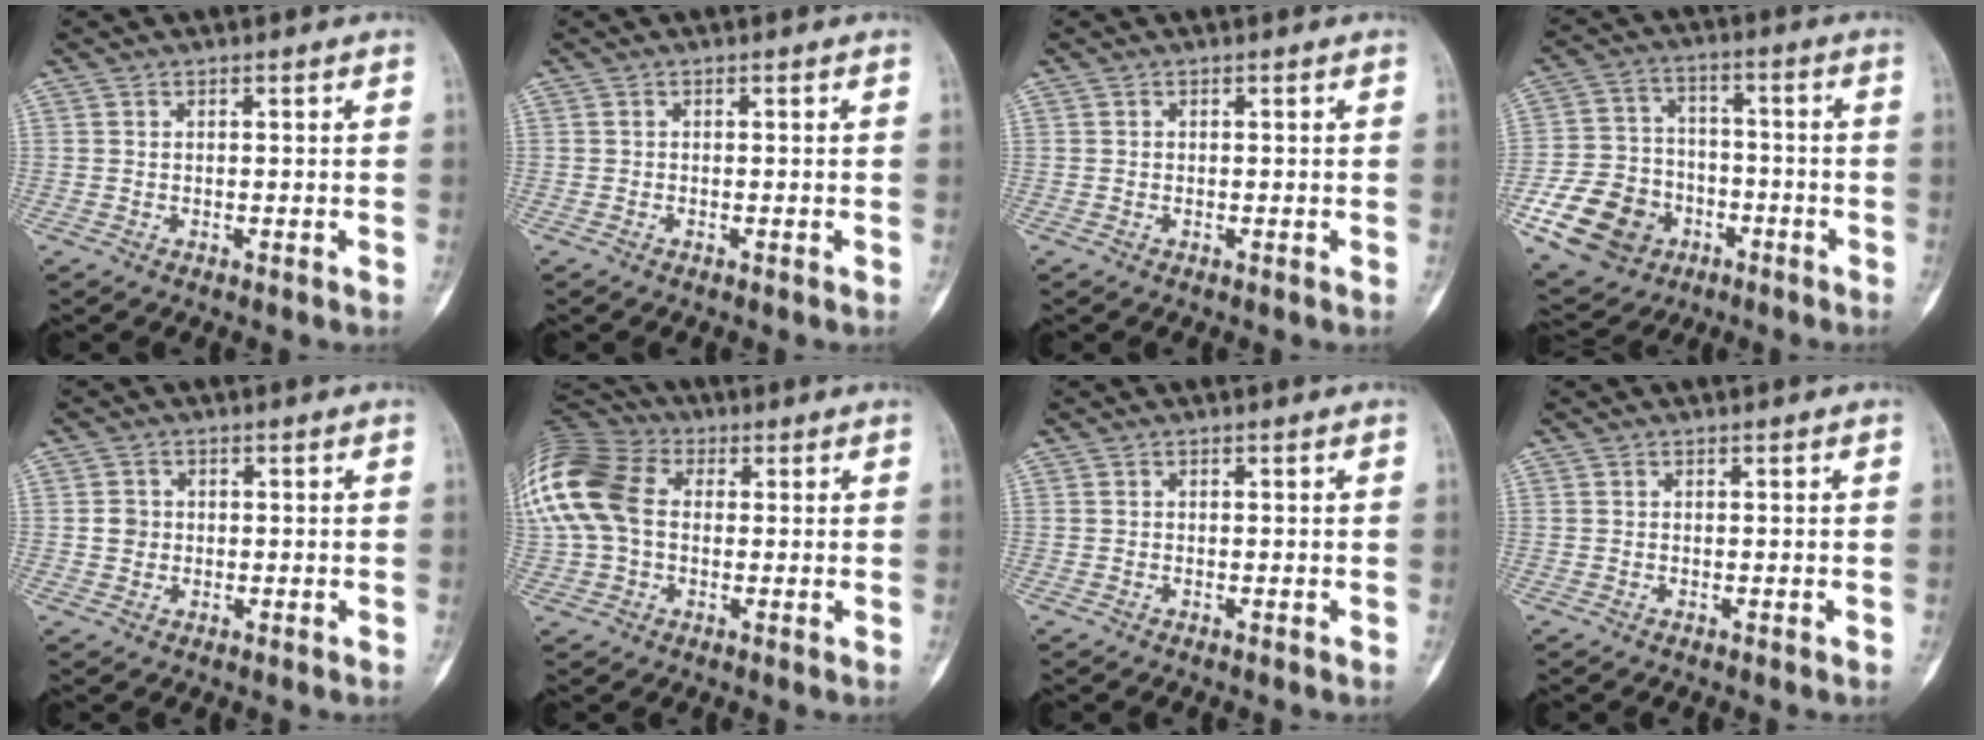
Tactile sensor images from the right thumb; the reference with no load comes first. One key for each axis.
{"total": 0.0}
{"total": 0.0}
{"total": 16.1, "fx": -6.6, "fy": 12.8, "fz": 7.1, "tx": -0.120, "ty": 0.043, "tz": -0.106}
{"total": 2.4, "fx": 0.0, "fy": 2.2, "fz": 0.9, "tx": -0.004, "ty": 0.005, "tz": 0.000}
{"total": 20.7, "fx": 3.3, "fy": 14.9, "fz": 14.0, "tx": -0.341, "ty": 0.045, "tz": 0.061}
{"total": 0.0}
{"total": 0.0}